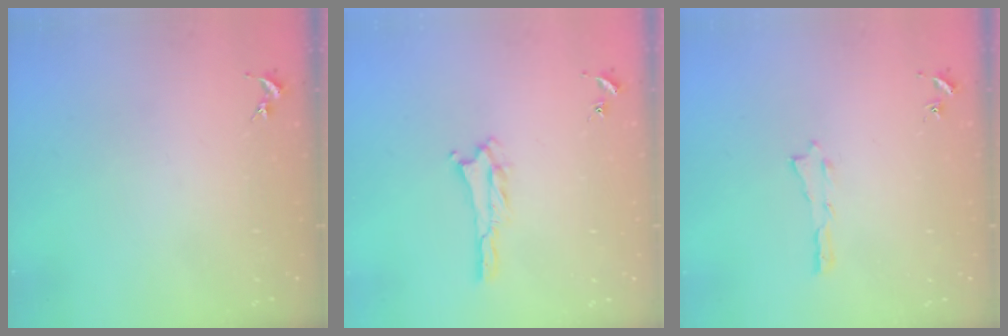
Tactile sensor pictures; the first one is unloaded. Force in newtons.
{"total": 2.1, "press": 2.1, "slide": 0.3}
{"total": 0.0}